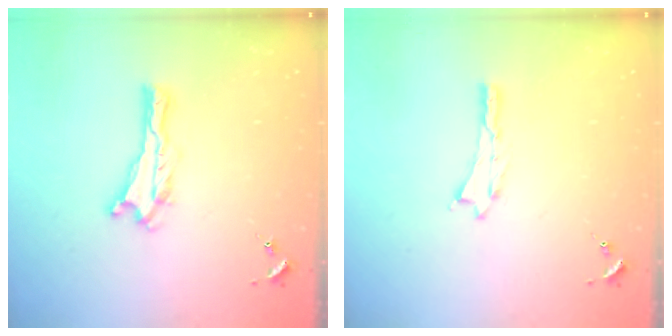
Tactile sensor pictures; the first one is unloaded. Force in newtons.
{"total": 0.0}